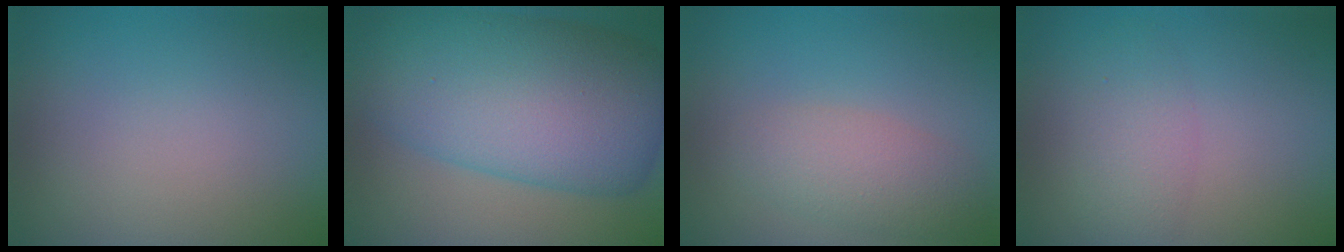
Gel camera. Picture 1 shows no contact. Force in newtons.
{"total": 12.6, "press": 12.6, "slide": 0.2}
{"total": 3.2, "press": 3.2, "slide": 0.0}
{"total": 3.0, "press": 3.0, "slide": 0.2}